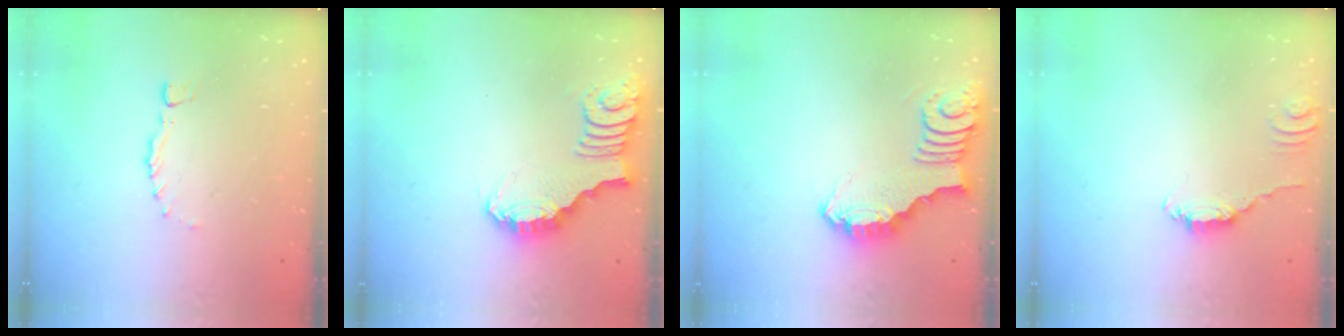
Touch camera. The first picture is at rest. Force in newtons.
{"total": 2.7, "press": 2.7, "slide": 0.2}
{"total": 3.6, "press": 3.6, "slide": 0.1}
{"total": 2.6, "press": 2.6, "slide": 0.4}